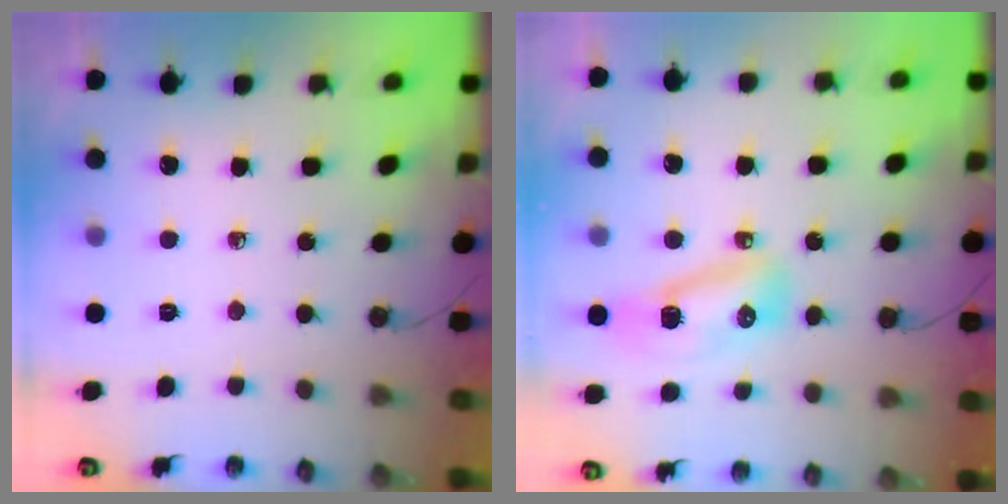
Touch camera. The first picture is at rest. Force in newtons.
{"total": 10.3, "press": 10.0, "slide": 2.4}